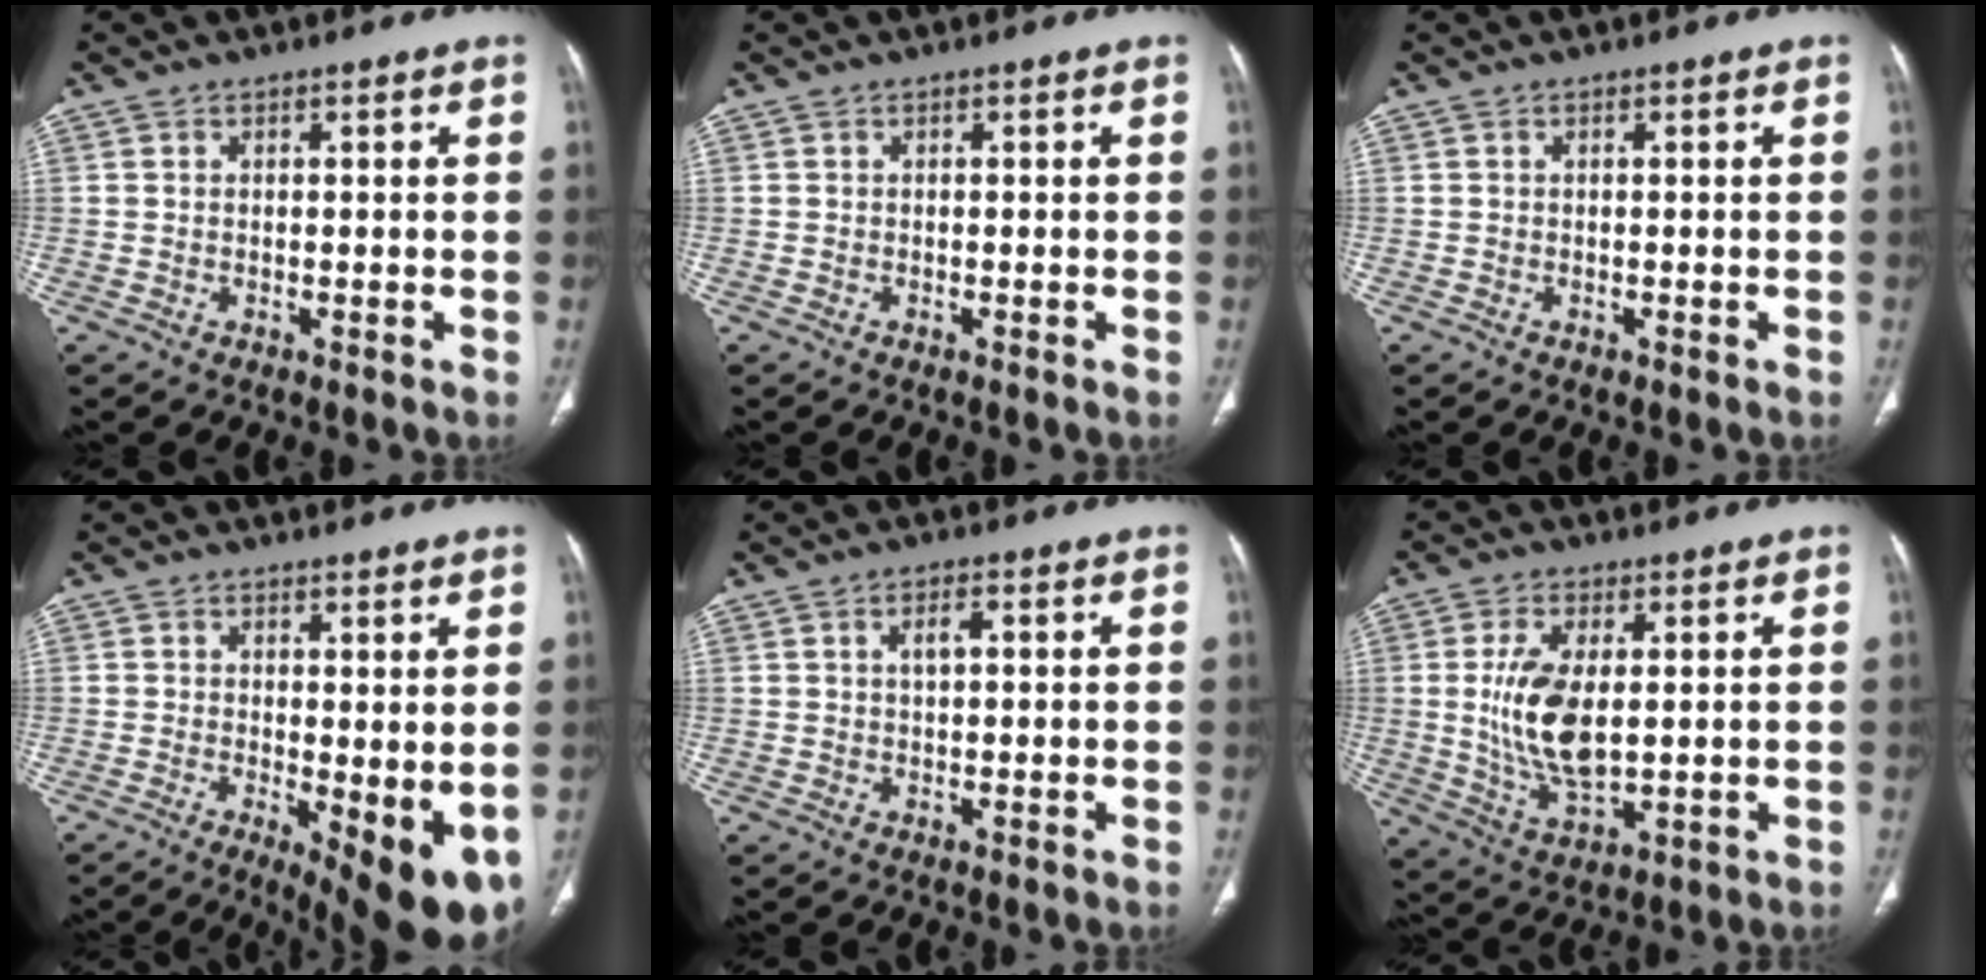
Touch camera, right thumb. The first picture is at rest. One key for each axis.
{"total": 0.0}
{"total": 0.0}
{"total": 10.6, "fx": -1.6, "fy": 3.6, "fz": 9.8, "tx": -0.129, "ty": -0.025, "tz": -0.011}
{"total": 2.7, "fx": 0.7, "fy": 1.2, "fz": 2.3, "tx": -0.041, "ty": 0.003, "tz": 0.014}
{"total": 11.8, "fx": 1.1, "fy": 5.8, "fz": 10.2, "tx": -0.203, "ty": -0.018, "tz": 0.031}